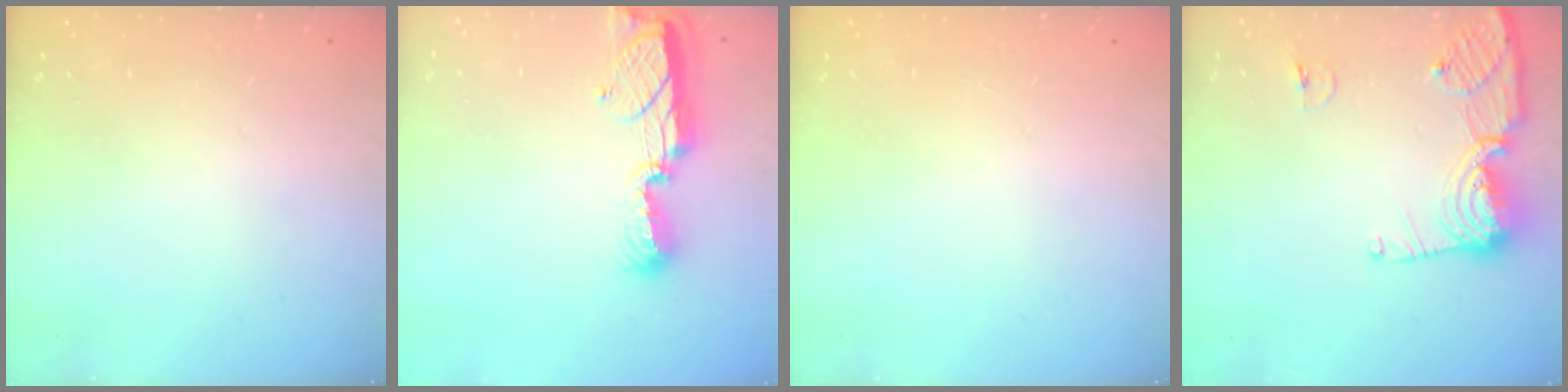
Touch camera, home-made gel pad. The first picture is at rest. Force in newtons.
{"total": 9.9, "press": 9.7, "slide": 2.0}
{"total": 0.0}
{"total": 11.7, "press": 11.7, "slide": 1.2}